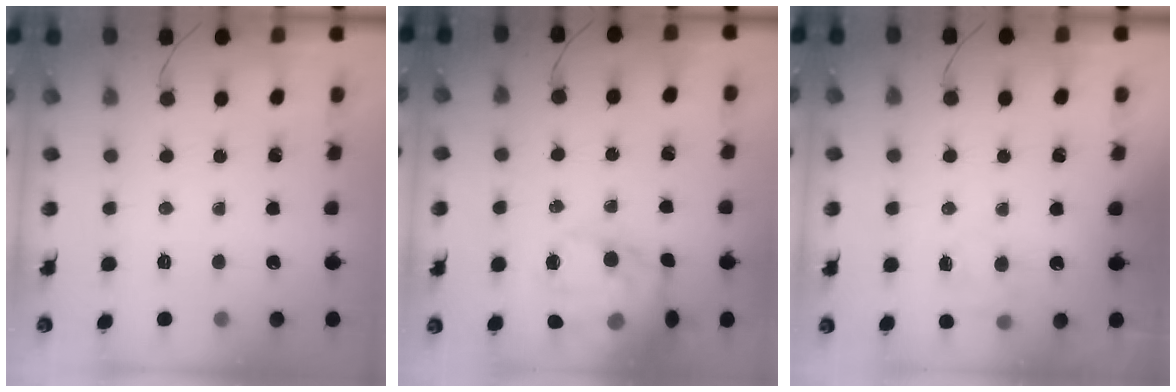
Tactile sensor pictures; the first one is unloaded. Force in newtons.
{"total": 17.2, "press": 17.0, "slide": 2.7}
{"total": 6.3, "press": 6.1, "slide": 1.6}